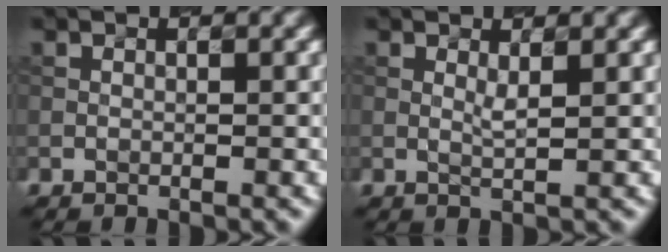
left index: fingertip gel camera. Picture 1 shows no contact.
{"total": 0.8, "force": [0.3, -0.1, 0.7], "torque": [-0.018, 0.001, 0.013]}